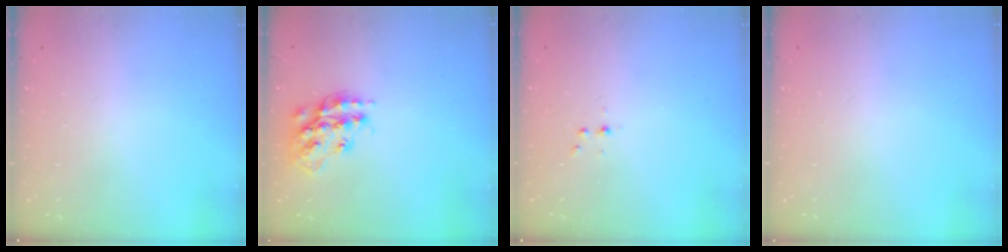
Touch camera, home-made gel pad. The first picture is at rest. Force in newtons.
{"total": 16.1, "press": 16.1, "slide": 1.2}
{"total": 3.0, "press": 2.6, "slide": 1.5}
{"total": 0.0}